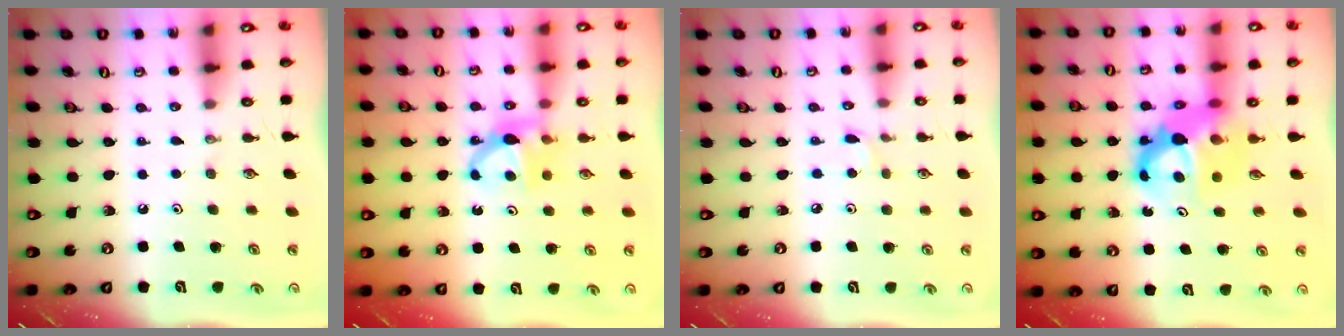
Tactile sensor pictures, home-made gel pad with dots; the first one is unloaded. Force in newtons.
{"total": 7.2, "press": 7.2, "slide": 0.2}
{"total": 1.8, "press": 1.7, "slide": 0.2}
{"total": 9.6, "press": 9.5, "slide": 0.9}